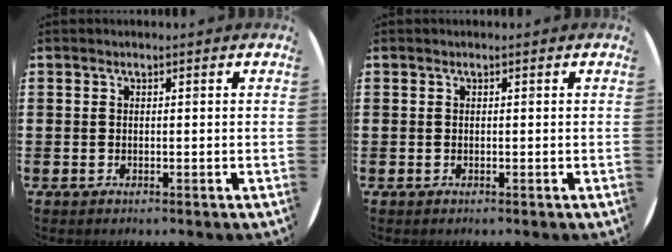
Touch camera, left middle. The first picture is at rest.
{"total": 0.0}